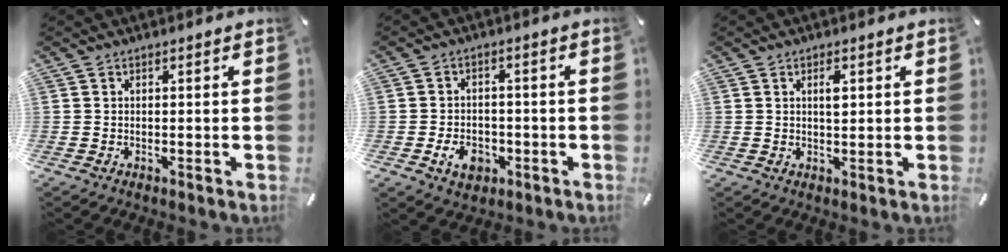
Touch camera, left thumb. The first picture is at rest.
{"total": 6.1, "force": [-2.3, 4.6, 3.3], "torque": [-0.065, 0.006, -0.043]}
{"total": 2.2, "force": [0.6, 1.0, 1.9], "torque": [-0.028, -0.002, 0.004]}